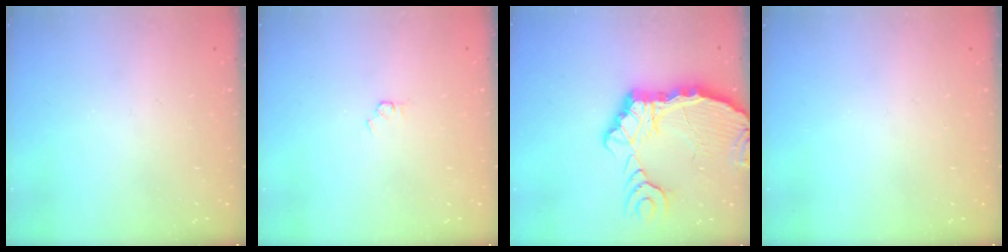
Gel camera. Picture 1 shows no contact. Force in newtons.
{"total": 1.5, "press": 1.5, "slide": 0.2}
{"total": 12.8, "press": 12.7, "slide": 1.6}
{"total": 0.0}